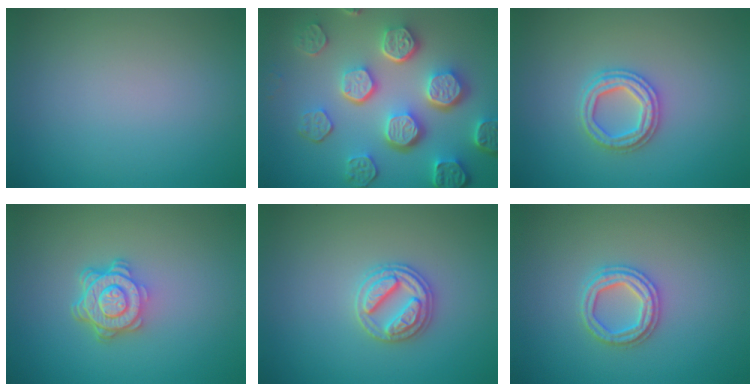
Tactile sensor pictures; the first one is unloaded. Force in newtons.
{"total": 8.2, "press": 6.1, "slide": 5.5}
{"total": 2.7, "press": 2.6, "slide": 0.7}
{"total": 4.8, "press": 3.4, "slide": 3.4}
{"total": 2.9, "press": 2.8, "slide": 0.4}
{"total": 2.4, "press": 2.4, "slide": 0.3}